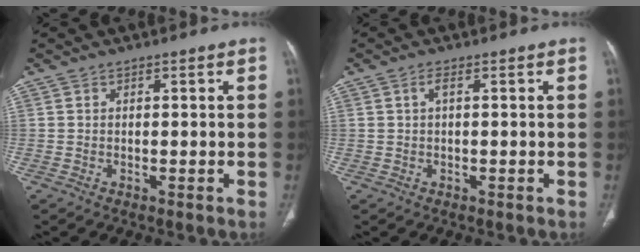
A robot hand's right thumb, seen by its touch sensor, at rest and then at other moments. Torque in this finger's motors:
{"motor_torque": [-0.01, -0.14, -0.11, 0.43, -0.07]}